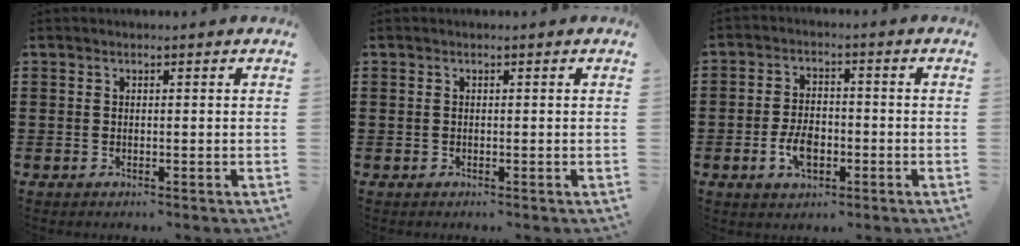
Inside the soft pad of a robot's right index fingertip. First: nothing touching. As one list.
[{"total": 0.0}, {"total": 5.3, "force": [-1.9, 3.1, 3.9], "torque": [-0.090, 0.001, -0.038]}]